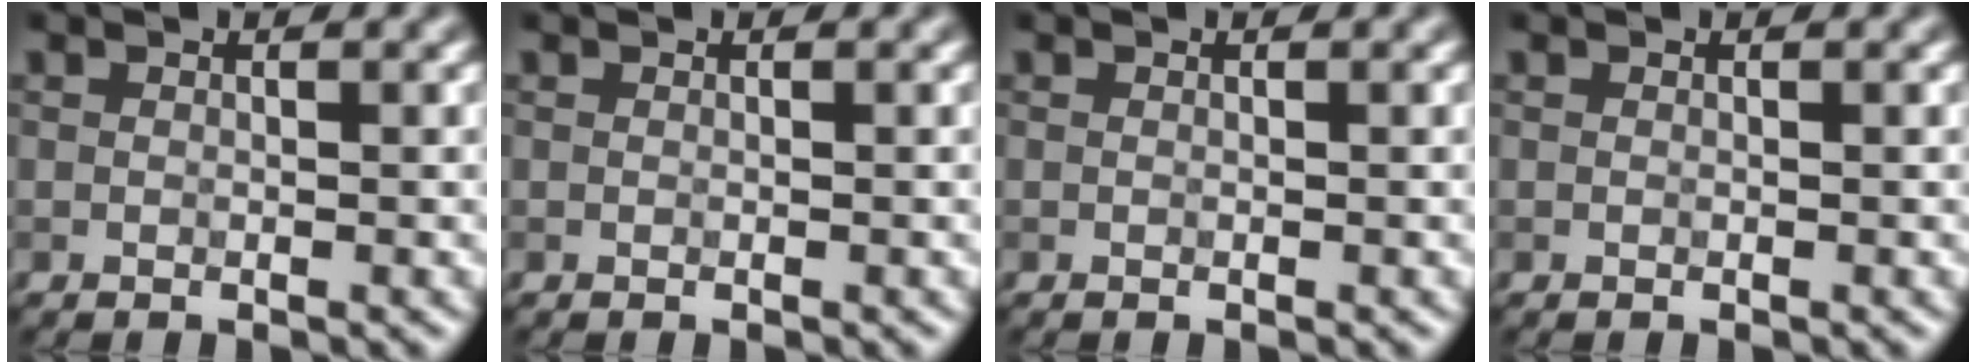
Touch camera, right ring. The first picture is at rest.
{"total": 0.0}
{"total": 0.0}
{"total": 0.0}